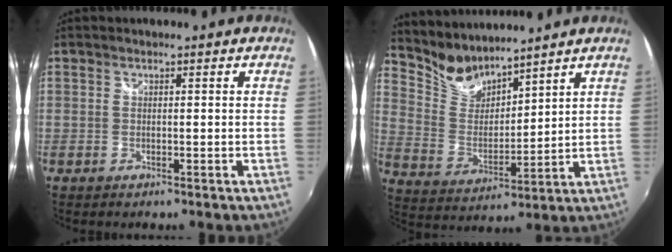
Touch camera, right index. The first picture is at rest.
{"total": 8.8, "force": [8.2, 2.4, 2.0], "torque": [-0.046, -0.005, 0.168]}